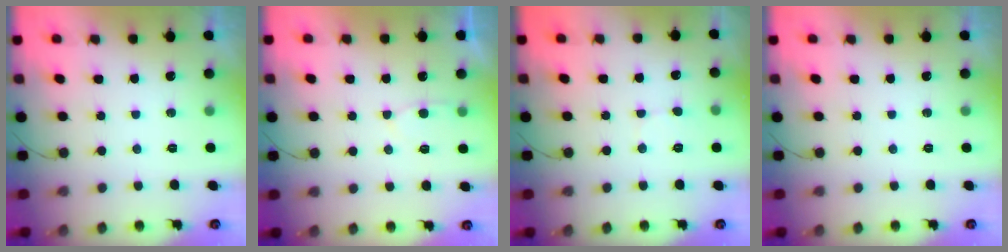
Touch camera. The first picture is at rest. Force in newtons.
{"total": 3.9, "press": 3.8, "slide": 0.6}
{"total": 4.3, "press": 4.3, "slide": 0.4}
{"total": 0.0}